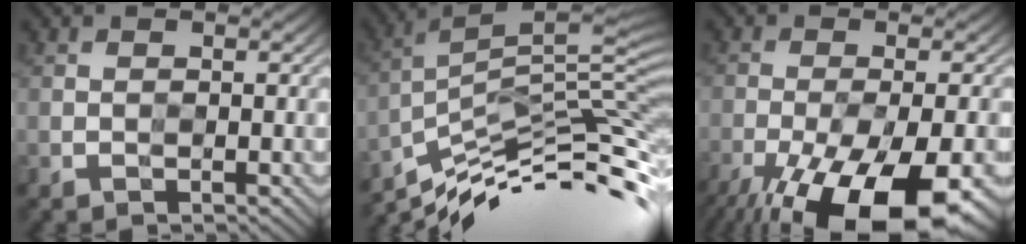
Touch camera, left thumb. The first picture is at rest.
{"total": 12.8, "force": [-7.8, 2.7, 9.8], "torque": [-0.197, 0.014, -0.133]}
{"total": 18.2, "force": [-11.6, 6.5, 12.4], "torque": [-0.223, -0.059, -0.164]}